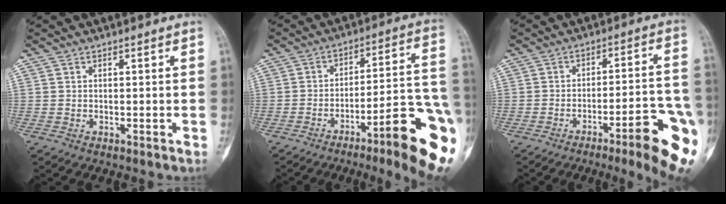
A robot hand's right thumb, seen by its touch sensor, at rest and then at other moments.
{"total": 21.0, "force": [-9.6, 3.4, 18.4], "torque": [-0.191, 0.061, -0.138]}
{"total": 15.8, "force": [-7.5, 2.6, 13.6], "torque": [-0.144, 0.039, -0.097]}